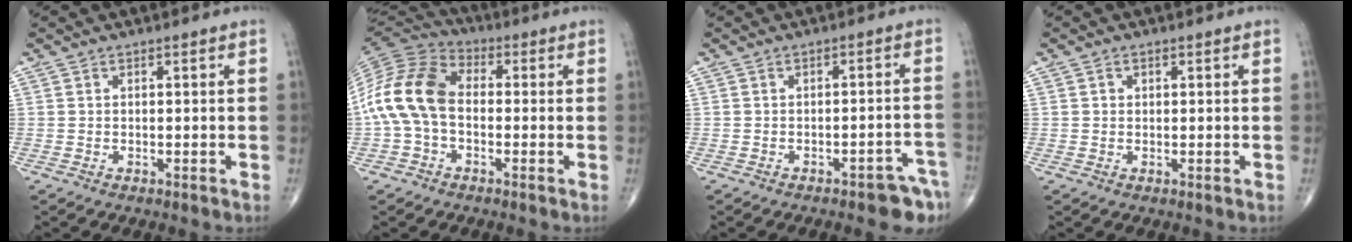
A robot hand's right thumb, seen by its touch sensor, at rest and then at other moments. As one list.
[{"total": 14.1, "force": [-1.1, 9.3, 10.5], "torque": [-0.214, 0.035, -0.033]}, {"total": 7.4, "force": [-5.2, 2.7, 4.4], "torque": [-0.035, 0.034, -0.063]}, {"total": 1.0, "force": [0.3, 0.8, 0.5], "torque": [-0.002, 0.001, 0.003]}]